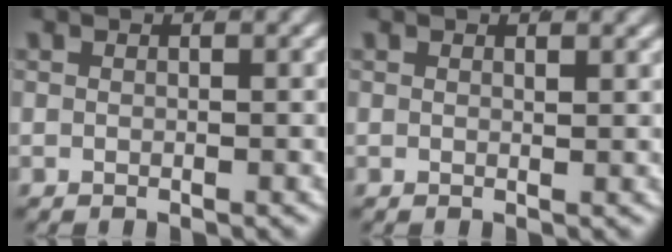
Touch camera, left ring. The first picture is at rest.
{"total": 0.5, "force": [0.5, -0.1, 0.2], "torque": [-0.001, -0.005, 0.009]}